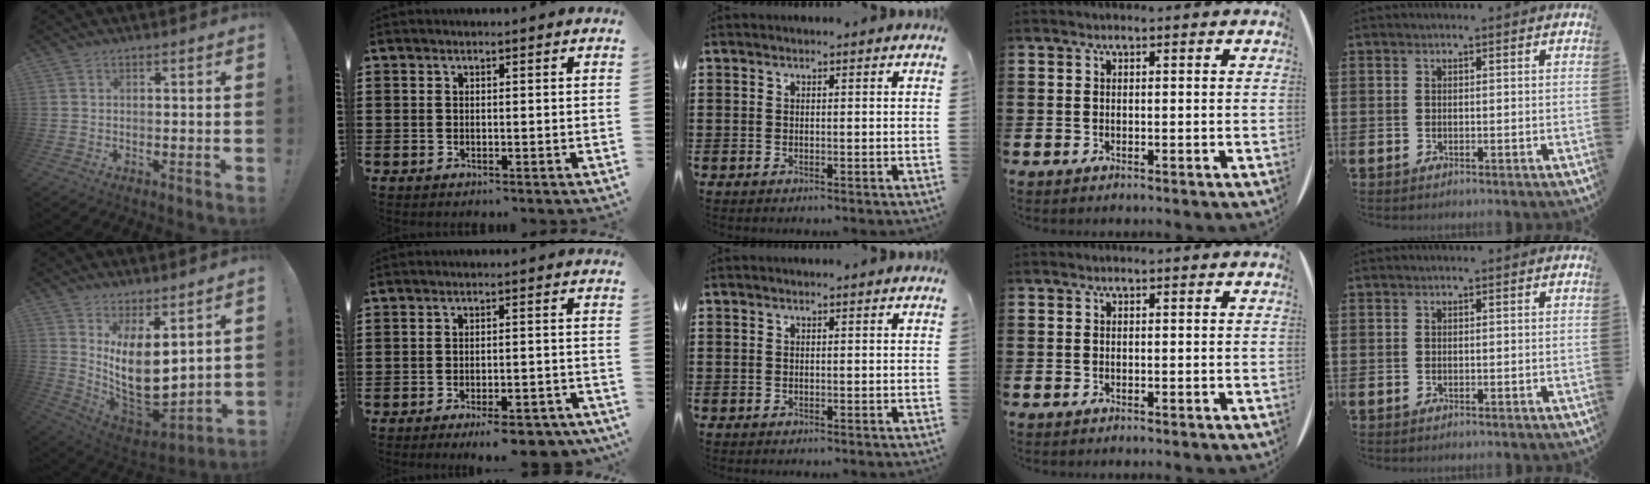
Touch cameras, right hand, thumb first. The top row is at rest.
{"thumb": {"total": 15.1, "force": [2.7, 7.6, 12.8], "torque": [-0.234, -0.050, 0.058]}, "index": {"total": 4.9, "force": [-4.1, 0.5, 2.7], "torque": [-0.040, -0.004, -0.072]}}